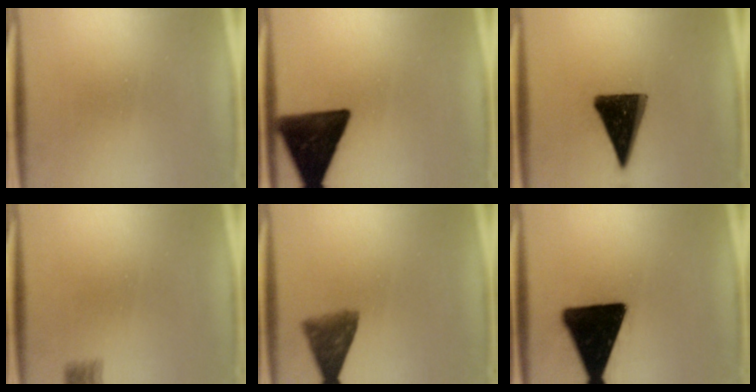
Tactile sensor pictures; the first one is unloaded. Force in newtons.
{"total": 15.2}
{"total": 14.2}
{"total": 2.1}
{"total": 6.8}
{"total": 20.0}